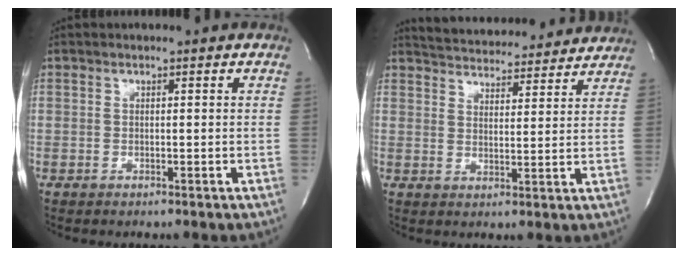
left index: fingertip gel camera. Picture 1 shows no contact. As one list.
[{"total": 16.6, "force": [15.8, 2.9, 4.0], "torque": [-0.061, 0.021, 0.211]}]